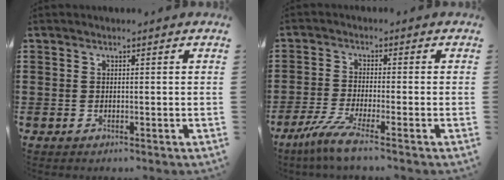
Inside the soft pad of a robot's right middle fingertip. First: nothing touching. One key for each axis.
{"total": 5.2, "fx": -3.4, "fy": 0.0, "fz": 3.9, "tx": -0.100, "ty": -0.023, "tz": -0.070}